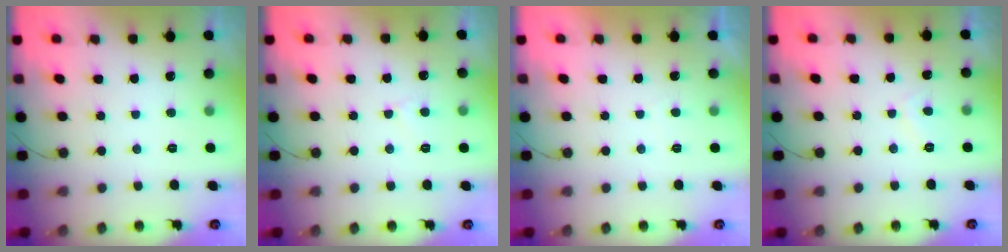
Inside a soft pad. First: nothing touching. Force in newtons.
{"total": 2.7, "press": 2.7, "slide": 0.2}
{"total": 0.9, "press": 0.7, "slide": 0.6}
{"total": 2.3, "press": 2.2, "slide": 0.7}